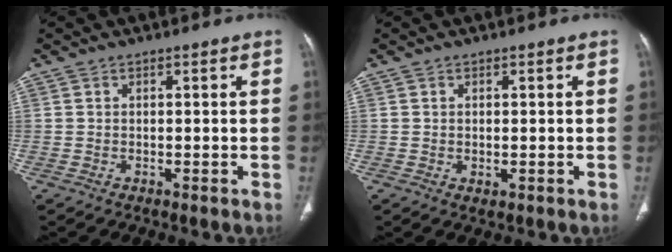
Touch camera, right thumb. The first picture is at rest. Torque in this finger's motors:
{"motor_torque": [-0.21, 0.08, -0.21, 0.17, 0.05]}